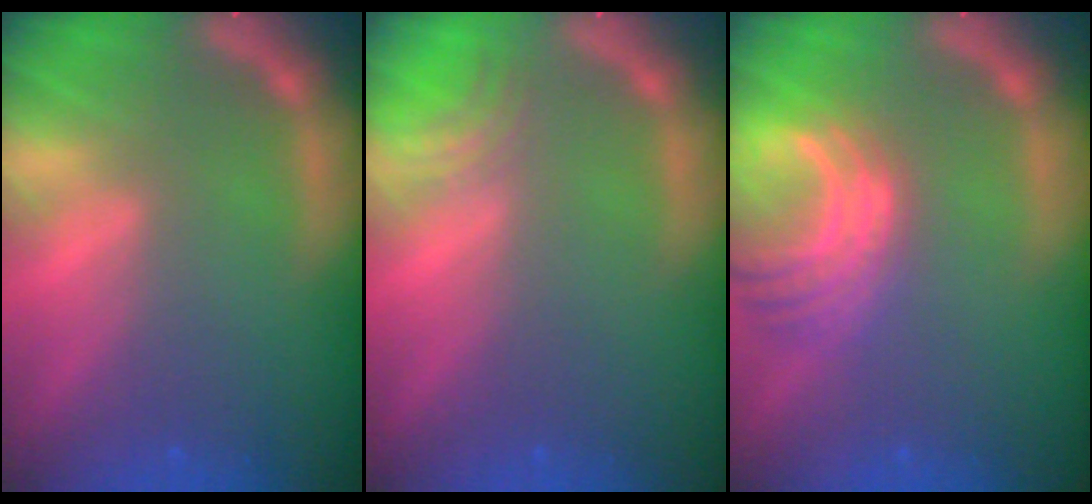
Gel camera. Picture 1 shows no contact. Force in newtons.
{"total": 2.0}
{"total": 7.0}